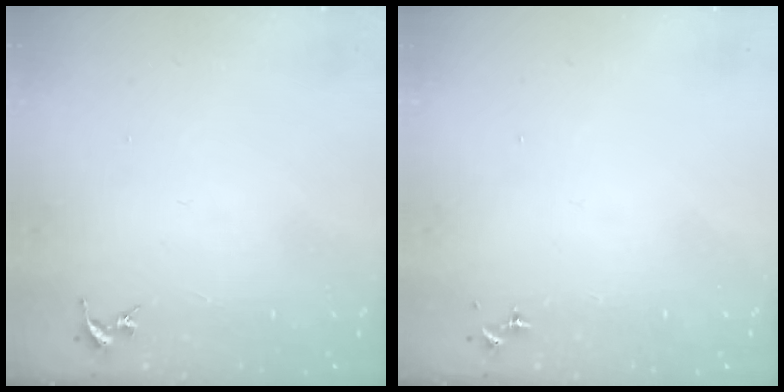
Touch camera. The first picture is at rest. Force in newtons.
{"total": 0.0}